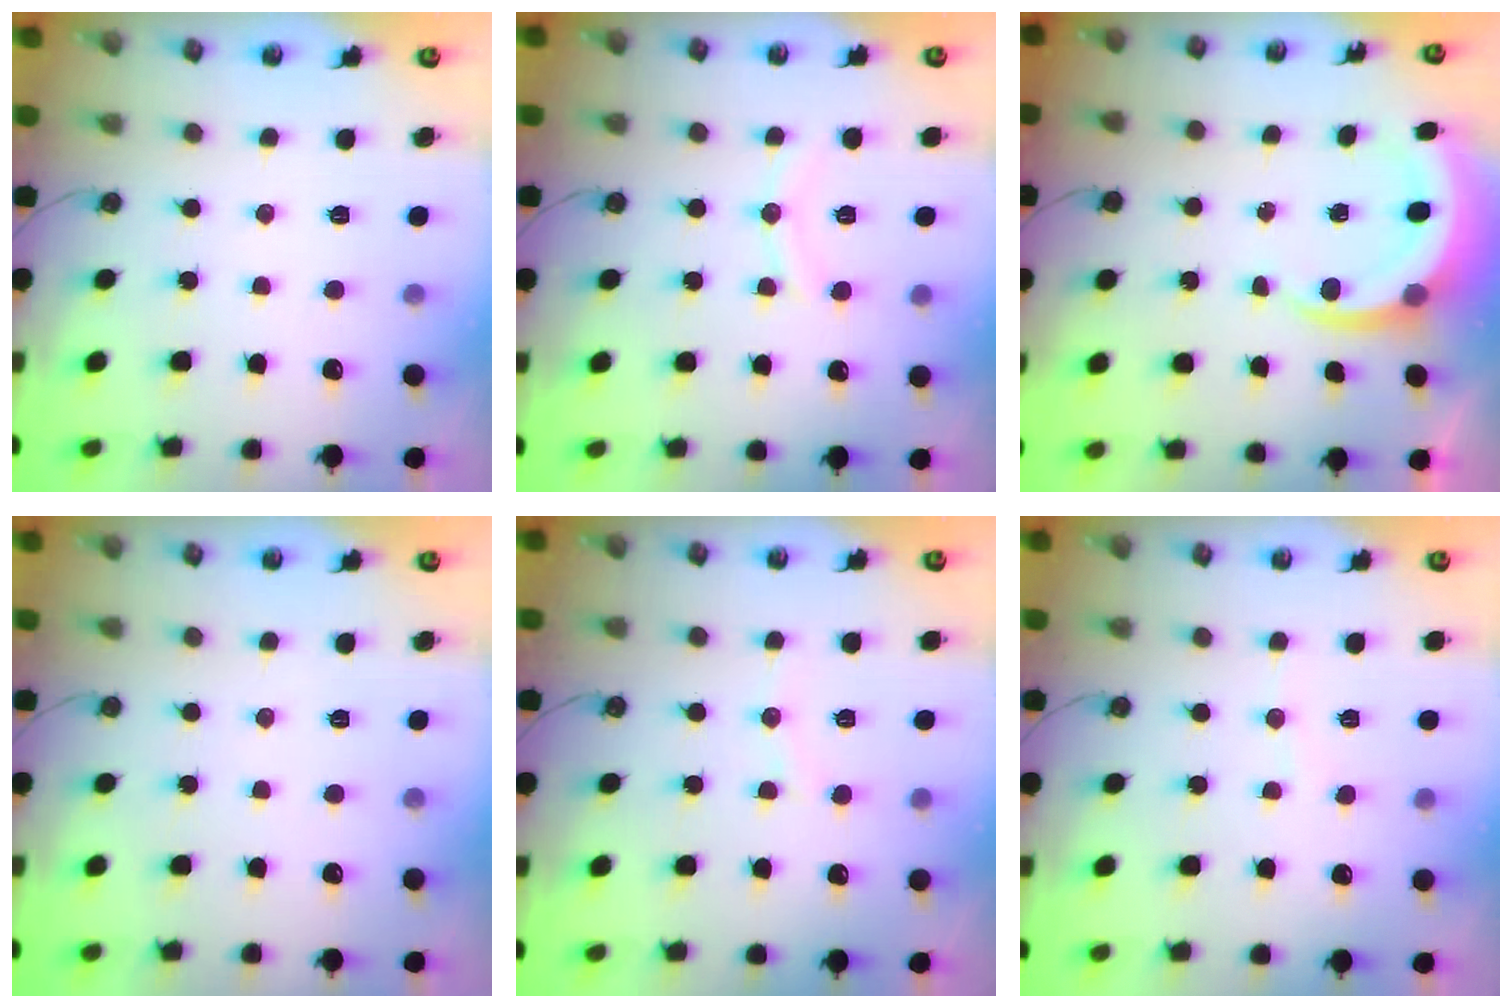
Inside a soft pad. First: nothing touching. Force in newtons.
{"total": 6.9, "press": 6.8, "slide": 0.8}
{"total": 7.0, "press": 7.0, "slide": 0.6}
{"total": 0.0}
{"total": 6.2, "press": 6.0, "slide": 1.6}
{"total": 3.0, "press": 3.0, "slide": 0.2}